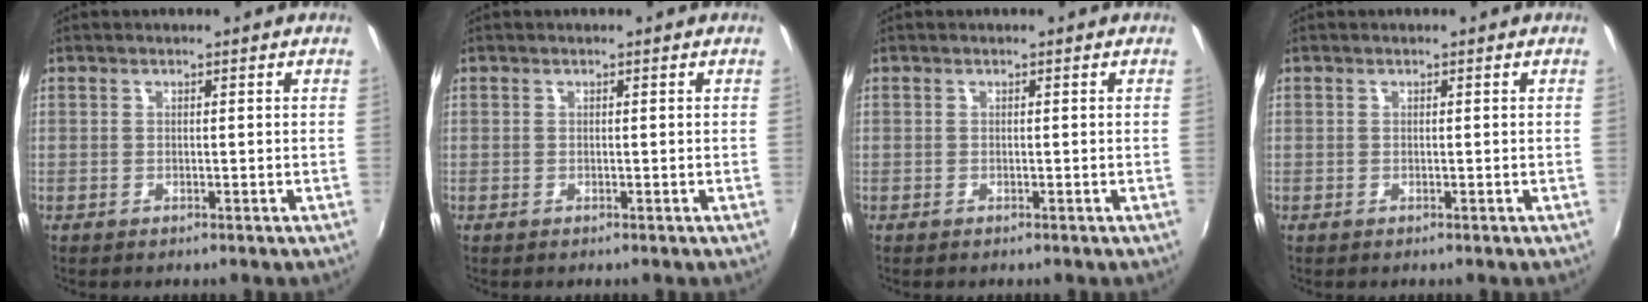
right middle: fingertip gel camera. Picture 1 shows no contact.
{"total": 0.0}
{"total": 0.0}
{"total": 0.0}